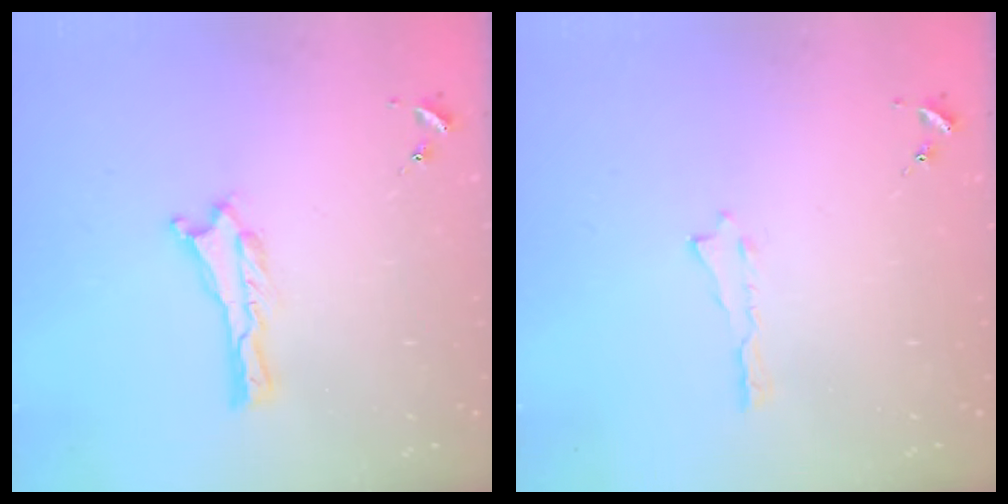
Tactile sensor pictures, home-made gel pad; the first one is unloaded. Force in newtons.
{"total": 0.0}